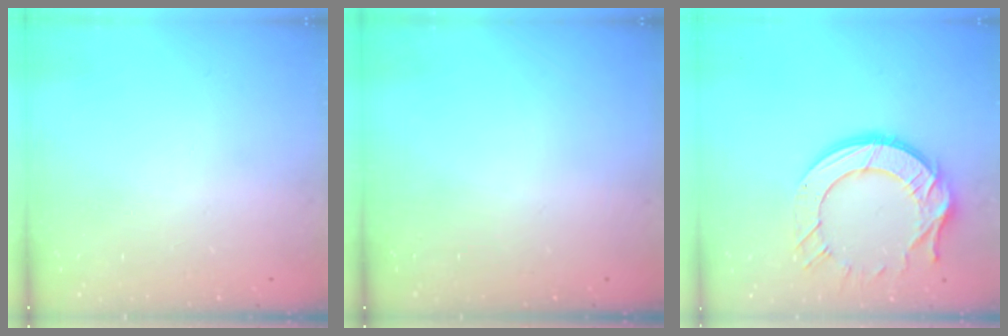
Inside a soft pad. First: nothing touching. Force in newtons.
{"total": 0.0}
{"total": 14.7, "press": 14.6, "slide": 1.2}